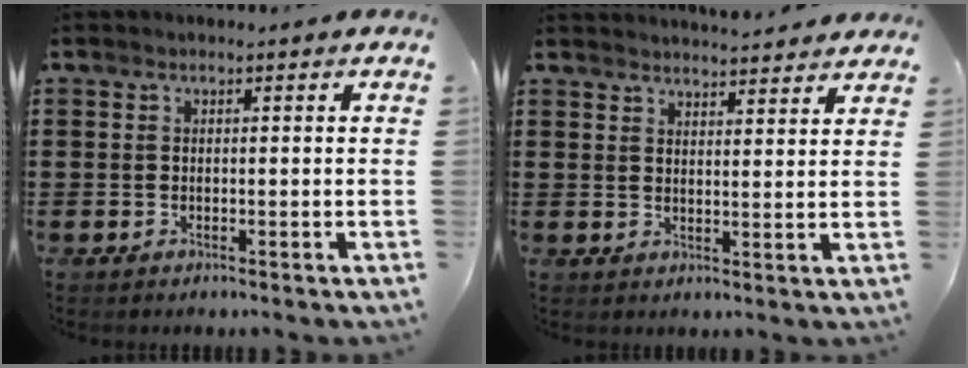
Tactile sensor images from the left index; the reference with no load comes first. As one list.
[{"total": 3.4, "force": [3.4, -0.2, 0.2], "torque": [-0.012, -0.013, 0.064]}]